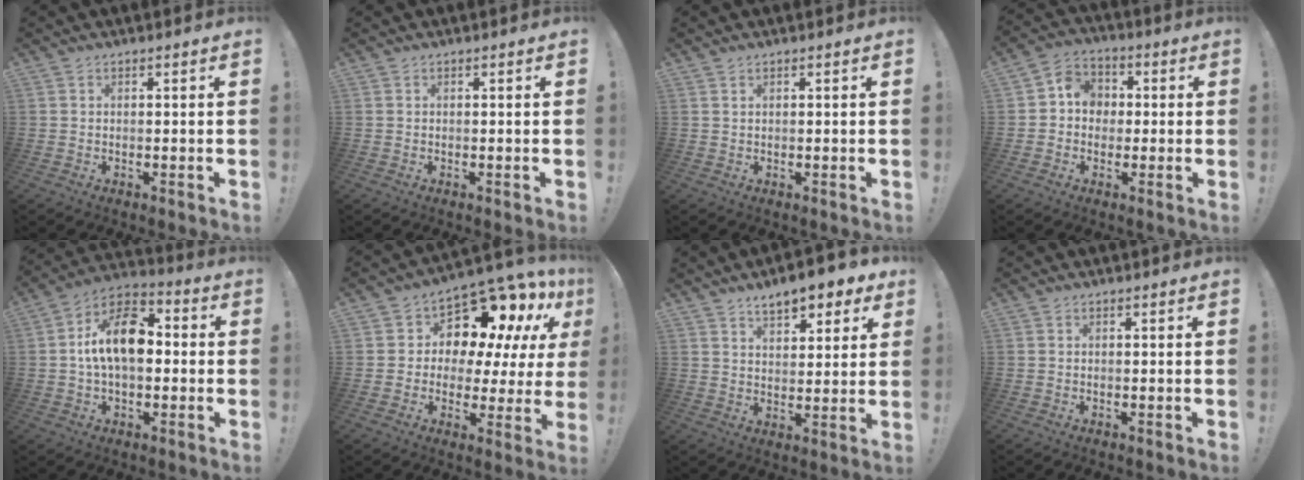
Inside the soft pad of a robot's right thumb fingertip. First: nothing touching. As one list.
[{"total": 0.0}, {"total": 0.7, "force": [0.6, 0.1, 0.4], "torque": [-0.004, -0.001, 0.010]}, {"total": 7.4, "force": [-0.6, 6.9, 2.8], "torque": [-0.038, 0.014, -0.006]}, {"total": 15.1, "force": [1.4, 8.9, 12.2], "torque": [-0.202, 0.007, 0.022]}, {"total": 12.7, "force": [7.7, 7.3, 7.0], "torque": [-0.104, -0.074, 0.132]}, {"total": 9.1, "force": [6.6, 3.5, 5.3], "torque": [-0.077, -0.039, 0.115]}, {"total": 0.0}]